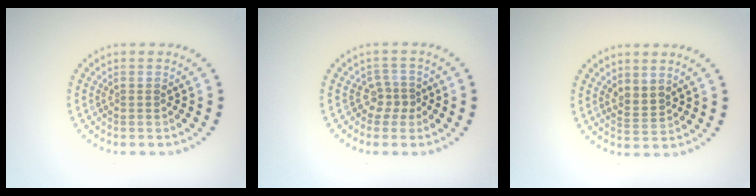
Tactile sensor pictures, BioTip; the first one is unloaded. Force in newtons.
{"total": 1.9, "press": 1.3, "slide": 1.4}
{"total": 1.7, "press": 1.4, "slide": 1.1}